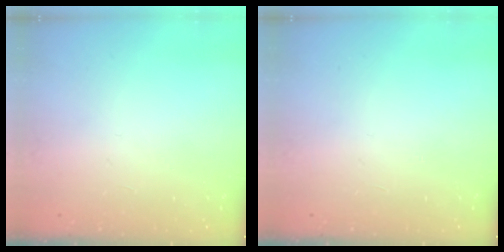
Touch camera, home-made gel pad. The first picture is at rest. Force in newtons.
{"total": 0.0}